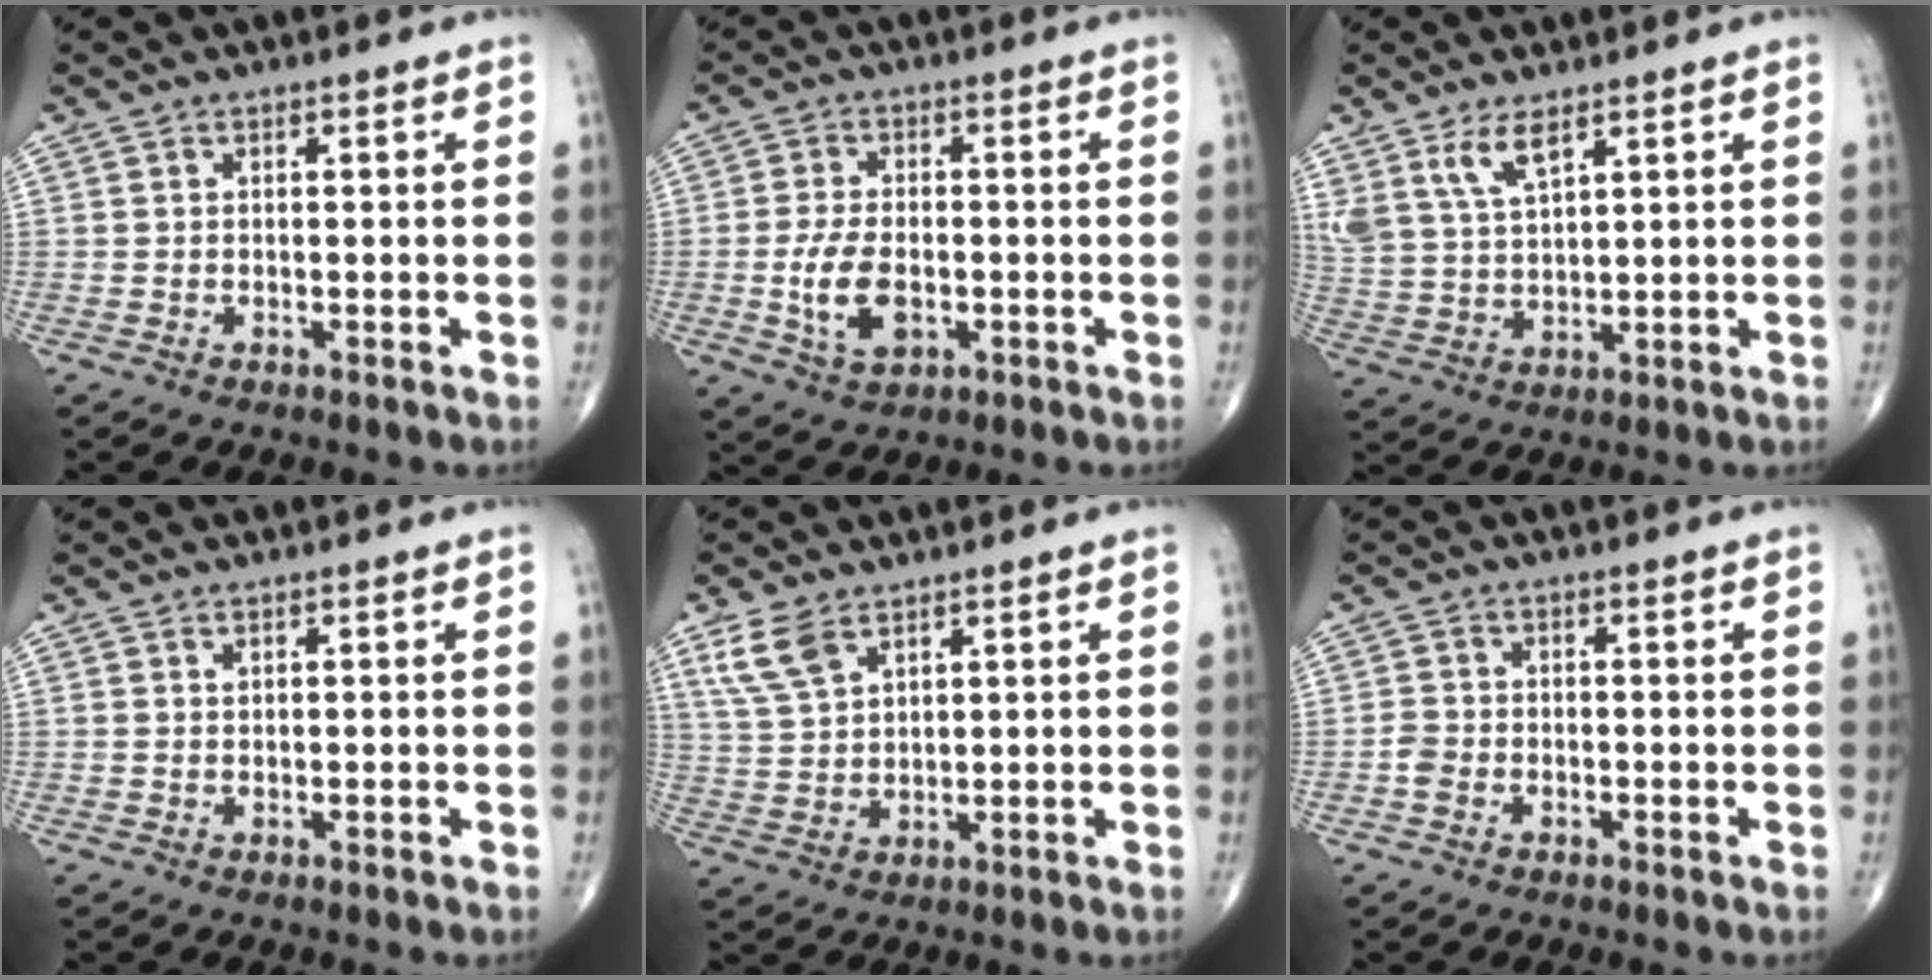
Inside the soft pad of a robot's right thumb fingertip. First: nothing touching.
{"total": 7.8, "force": [-1.7, 4.4, 6.2], "torque": [-0.118, -0.001, -0.027]}
{"total": 7.0, "force": [4.5, 2.7, 4.7], "torque": [-0.092, -0.021, 0.097]}
{"total": 0.6, "force": [0.4, 0.3, 0.3], "torque": [-0.004, 0.001, 0.007]}
{"total": 6.6, "force": [4.2, 3.3, 3.9], "torque": [-0.076, -0.012, 0.092]}
{"total": 2.2, "force": [-0.9, 1.7, 1.1], "torque": [-0.019, 0.008, -0.021]}